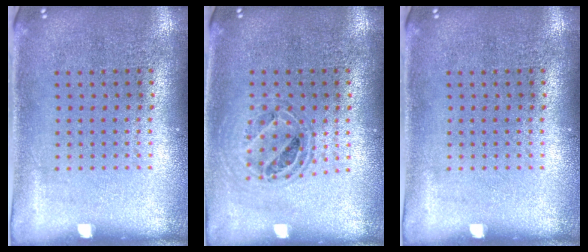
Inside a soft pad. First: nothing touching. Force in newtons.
{"total": 0.8, "press": 0.7, "slide": 0.2}
{"total": 0.0}